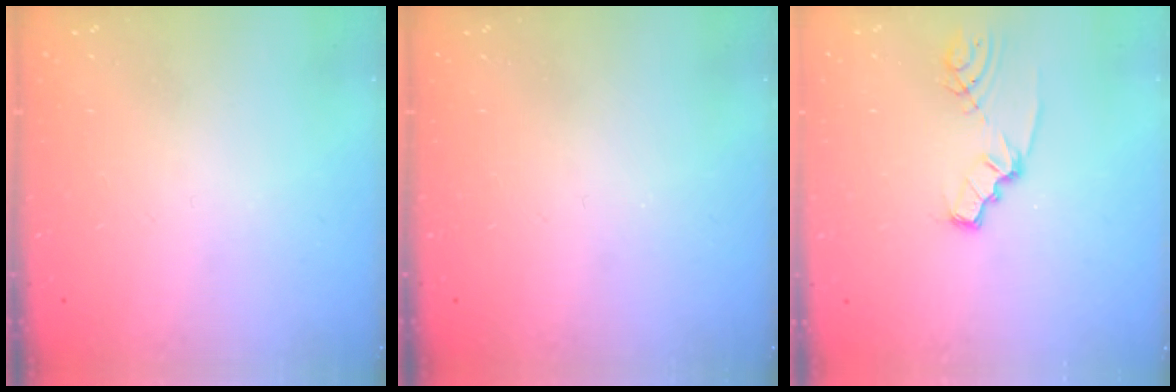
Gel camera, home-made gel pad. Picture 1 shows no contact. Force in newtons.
{"total": 0.0}
{"total": 2.7, "press": 2.7, "slide": 0.3}